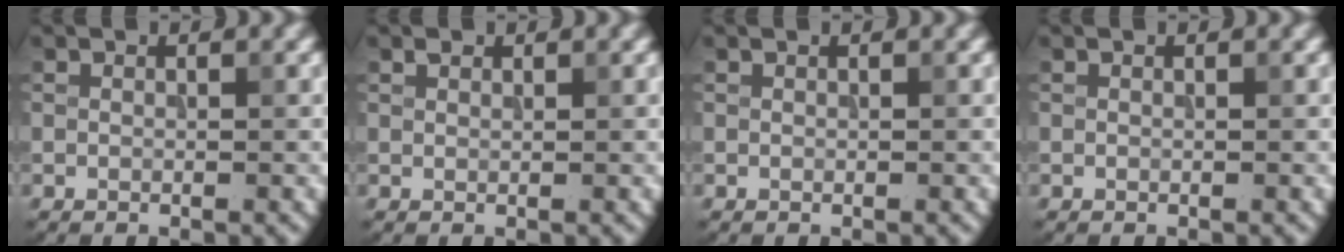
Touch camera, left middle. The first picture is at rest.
{"total": 0.6, "force": [0.5, 0.3, 0.1], "torque": [-0.001, -0.001, 0.011]}
{"total": 0.0}
{"total": 0.0}